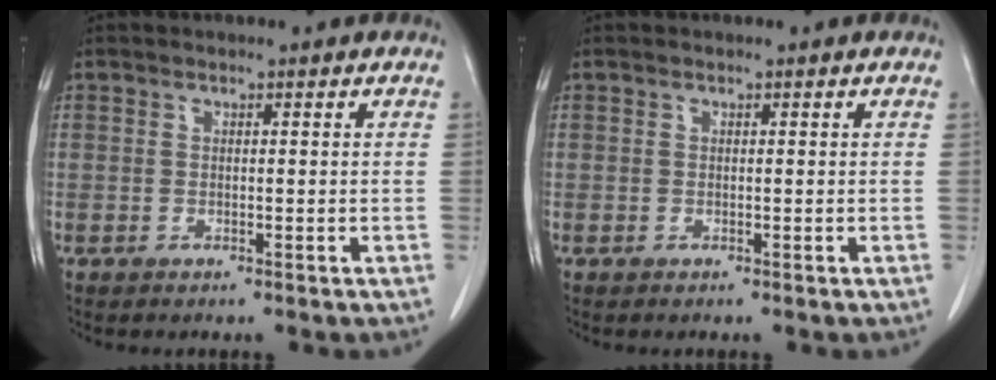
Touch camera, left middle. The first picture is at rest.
{"total": 0.0}